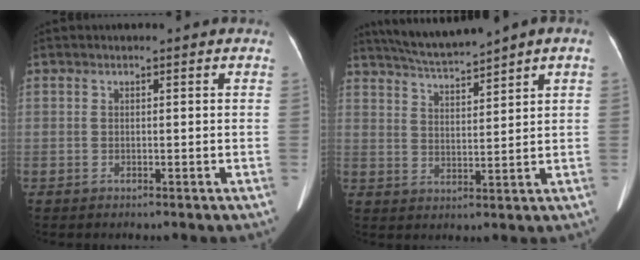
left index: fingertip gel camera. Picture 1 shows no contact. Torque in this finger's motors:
{"motor_torque": [-1.20, -0.94, -0.95, -0.02]}